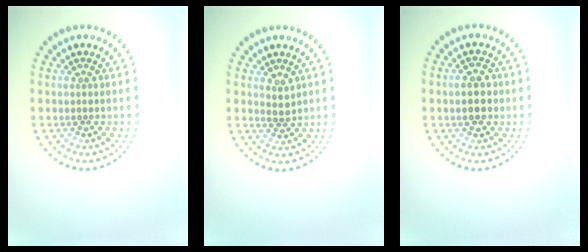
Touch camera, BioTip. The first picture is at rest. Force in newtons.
{"total": 1.0, "press": 0.9, "slide": 0.6}
{"total": 2.4, "press": 2.4, "slide": 0.1}